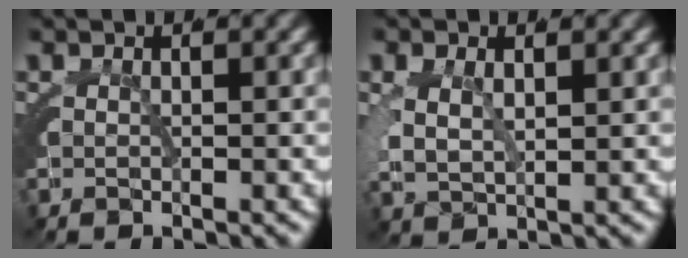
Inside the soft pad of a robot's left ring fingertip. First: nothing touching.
{"total": 3.3, "force": [0.7, 2.4, 2.1], "torque": [-0.062, -0.009, 0.021]}